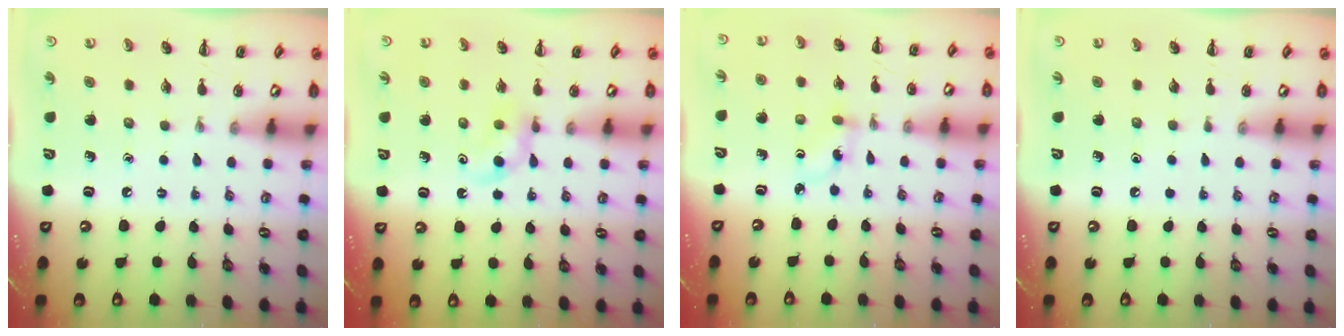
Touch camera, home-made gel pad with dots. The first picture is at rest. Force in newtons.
{"total": 3.8, "press": 3.5, "slide": 1.6}
{"total": 2.6, "press": 2.3, "slide": 1.1}
{"total": 0.0}